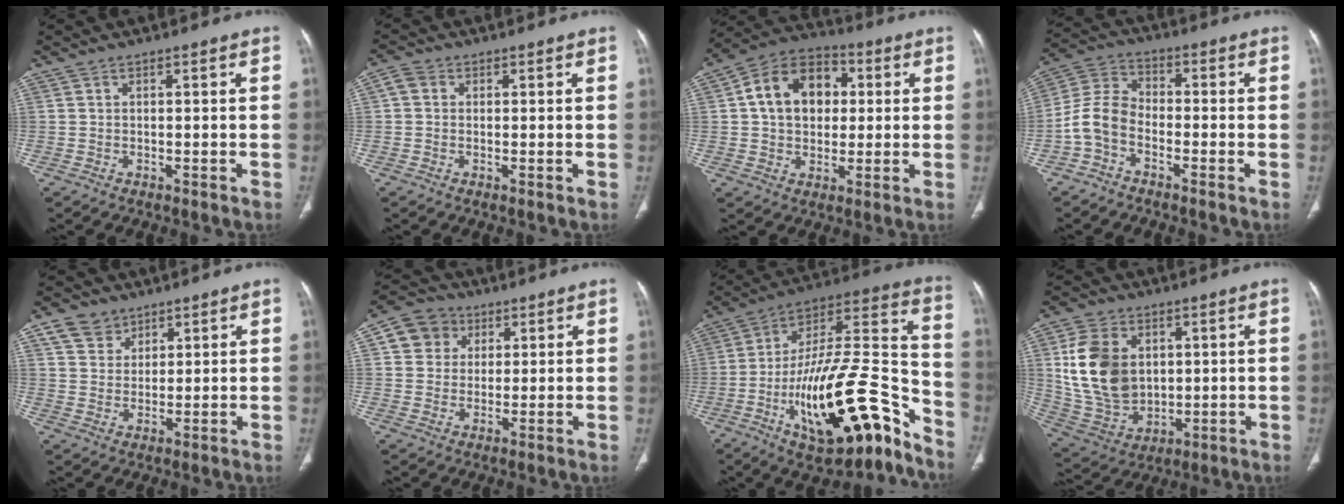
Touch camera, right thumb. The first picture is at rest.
{"total": 2.6, "force": [0.4, 2.2, 1.2], "torque": [-0.019, 0.009, 0.004]}
{"total": 14.6, "force": [2.5, 10.7, 9.5], "torque": [-0.121, 0.015, 0.032]}
{"total": 7.3, "force": [-3.1, 4.6, 4.7], "torque": [-0.092, 0.032, -0.077]}
{"total": 6.2, "force": [3.8, 4.6, 1.7], "torque": [-0.010, -0.015, 0.072]}
{"total": 8.0, "force": [2.6, 7.2, 2.2], "torque": [-0.015, 0.000, 0.041]}
{"total": 26.1, "force": [-14.0, 9.1, 20.1], "torque": [-0.292, 0.098, -0.227]}
{"total": 16.6, "force": [3.4, 12.0, 10.9], "torque": [-0.182, -0.012, 0.082]}